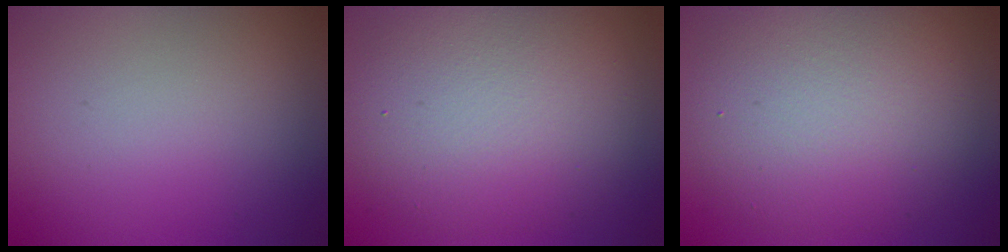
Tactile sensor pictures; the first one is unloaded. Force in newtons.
{"total": 8.5, "press": 8.5, "slide": 0.3}
{"total": 8.6, "press": 8.5, "slide": 0.8}